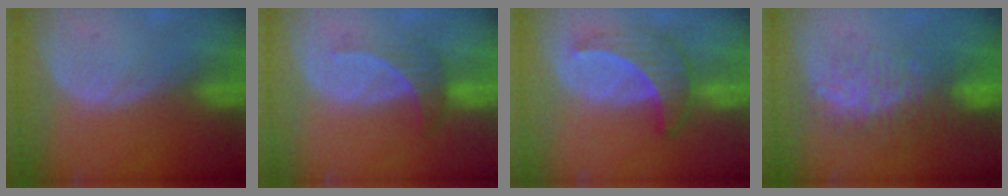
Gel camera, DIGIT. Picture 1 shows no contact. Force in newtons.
{"total": 3.8, "press": 3.8, "slide": 0.8}
{"total": 6.6, "press": 6.3, "slide": 2.1}
{"total": 7.8, "press": 7.6, "slide": 2.1}